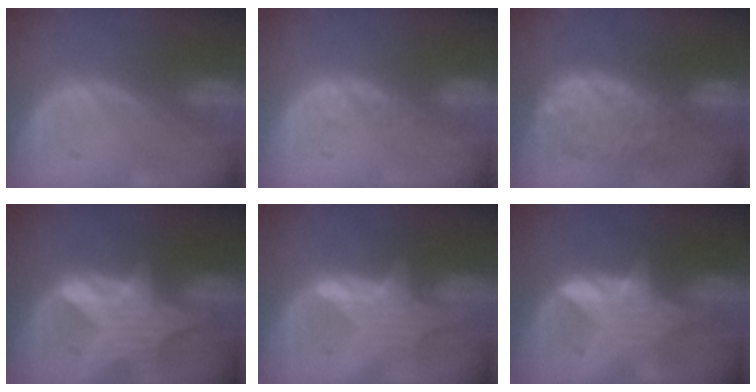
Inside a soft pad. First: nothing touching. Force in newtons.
{"total": 2.5, "press": 1.9, "slide": 1.7}
{"total": 10.2, "press": 9.7, "slide": 3.2}
{"total": 8.2, "press": 7.3, "slide": 3.8}
{"total": 6.9, "press": 6.5, "slide": 2.4}
{"total": 6.1, "press": 5.8, "slide": 2.1}